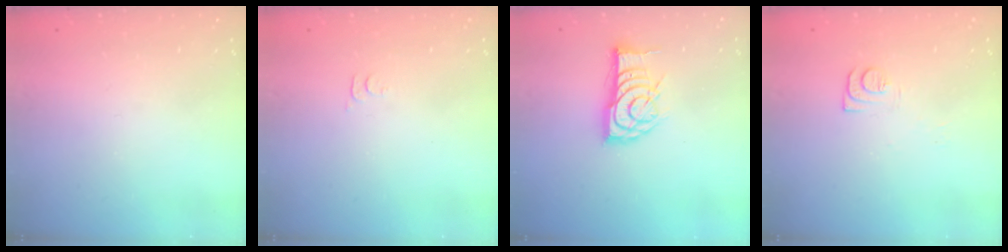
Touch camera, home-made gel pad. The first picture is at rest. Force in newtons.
{"total": 3.4, "press": 3.4, "slide": 0.5}
{"total": 13.1, "press": 13.1, "slide": 0.5}
{"total": 5.9, "press": 5.9, "slide": 0.8}